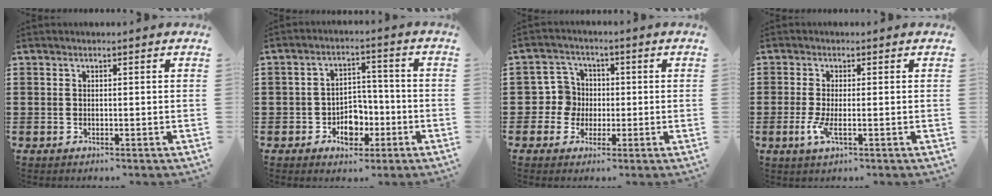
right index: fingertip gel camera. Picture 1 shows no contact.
{"total": 4.9, "force": [-2.0, 3.7, 2.5], "torque": [-0.041, 0.004, -0.037]}
{"total": 5.4, "force": [-0.6, 5.3, 1.2], "torque": [-0.042, 0.017, -0.010]}
{"total": 3.2, "force": [-1.1, 0.6, 2.9], "torque": [-0.071, -0.011, -0.026]}